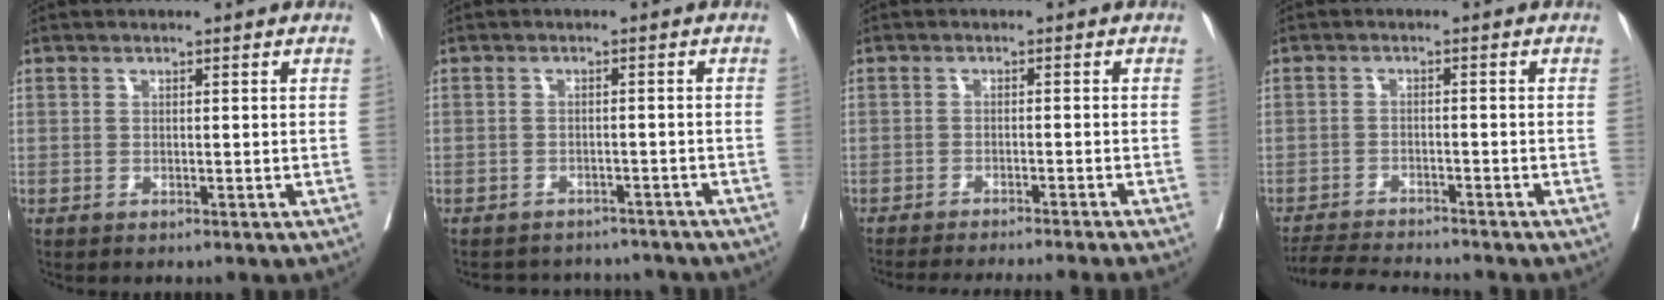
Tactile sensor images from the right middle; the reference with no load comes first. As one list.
[{"total": 9.5, "force": [-8.8, 3.1, 1.4], "torque": [-0.023, 0.012, -0.097]}, {"total": 13.4, "force": [-12.1, -1.0, 5.5], "torque": [-0.058, -0.035, -0.165]}, {"total": 7.5, "force": [-7.2, -0.2, 1.9], "torque": [-0.030, -0.013, -0.121]}]